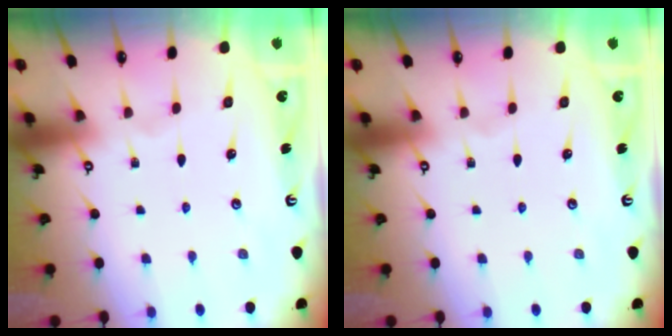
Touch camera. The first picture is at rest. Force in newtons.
{"total": 0.0}